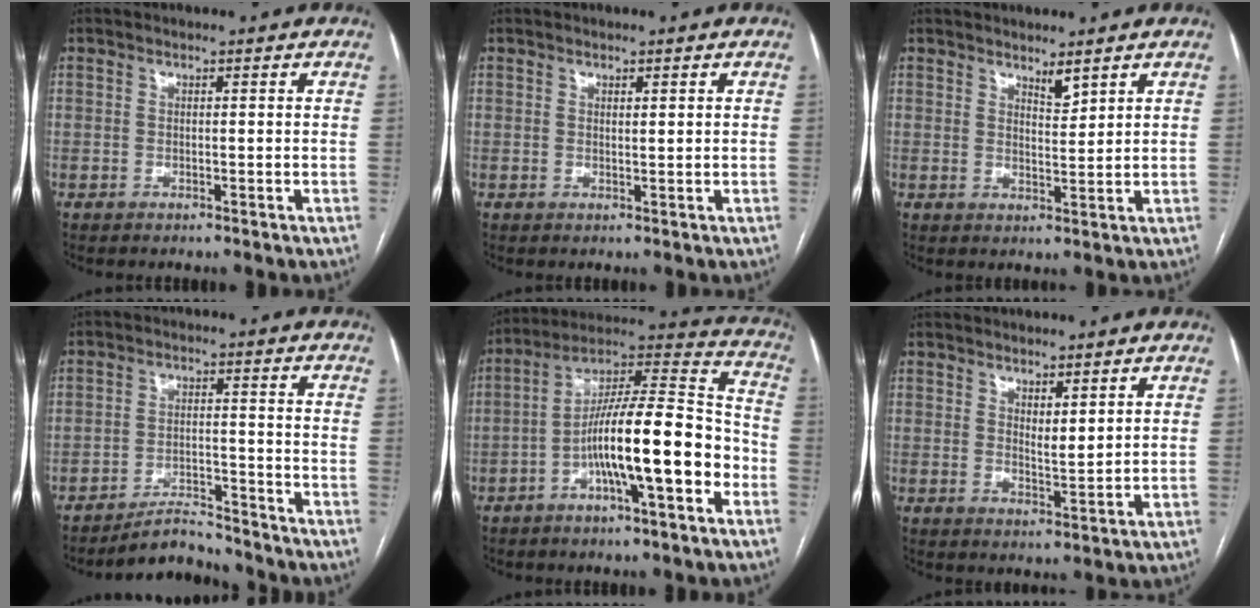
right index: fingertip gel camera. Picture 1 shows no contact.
{"total": 0.8, "force": [0.4, 0.1, 0.6], "torque": [-0.010, -0.002, 0.007]}
{"total": 2.3, "force": [2.0, 0.4, 1.1], "torque": [-0.021, -0.010, 0.039]}
{"total": 5.7, "force": [-5.6, 0.9, 0.2], "torque": [-0.003, 0.005, -0.090]}
{"total": 17.0, "force": [-5.5, 2.5, 15.9], "torque": [-0.264, 0.021, -0.090]}
{"total": 2.6, "force": [1.4, 0.6, 2.1], "torque": [-0.039, -0.011, 0.031]}